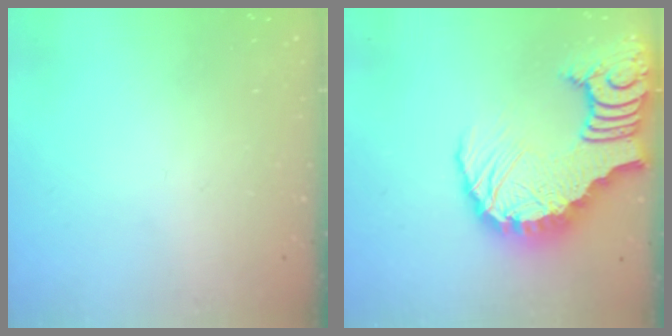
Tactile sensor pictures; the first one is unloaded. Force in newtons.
{"total": 17.5, "press": 17.3, "slide": 1.9}